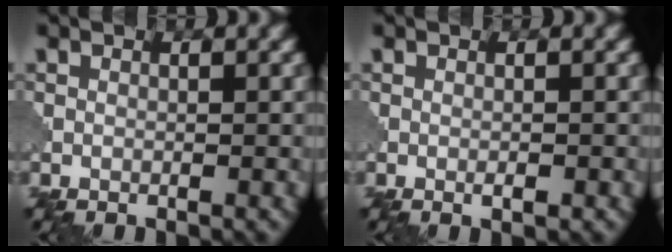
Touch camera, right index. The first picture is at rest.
{"total": 0.8, "force": [-0.4, 0.2, 0.7], "torque": [-0.012, -0.001, -0.005]}